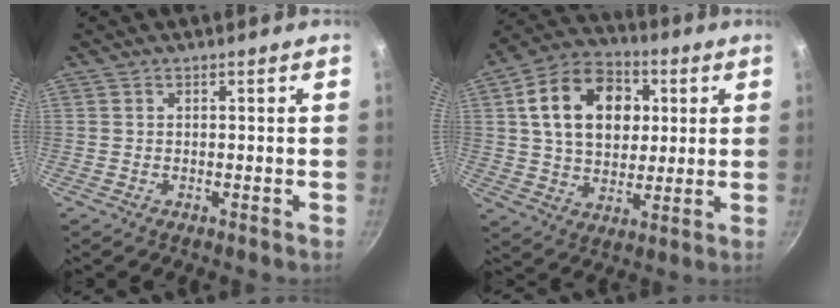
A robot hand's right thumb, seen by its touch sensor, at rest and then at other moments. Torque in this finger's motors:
{"motor_torque": [-0.34, 2.92, 1.64, 0.46, 0.49]}